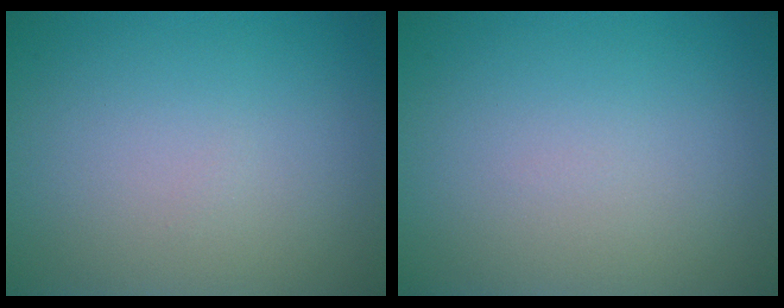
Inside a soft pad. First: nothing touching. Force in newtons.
{"total": 0.0}